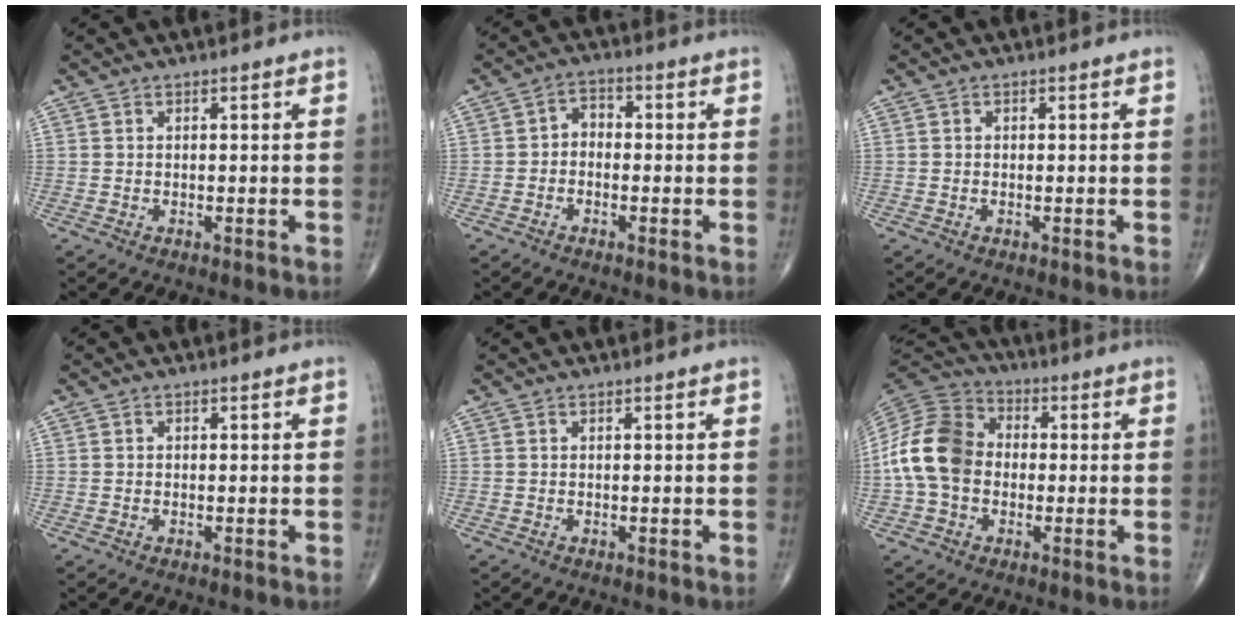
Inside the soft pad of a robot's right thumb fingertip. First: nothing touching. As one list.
[{"total": 3.1, "force": [-0.7, 2.4, 1.9], "torque": [-0.014, 0.020, -0.028]}, {"total": 0.0}, {"total": 0.0}, {"total": 0.0}, {"total": 14.2, "force": [-0.9, 10.9, 9.0], "torque": [-0.170, 0.036, -0.029]}]